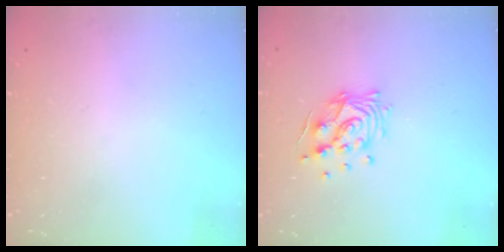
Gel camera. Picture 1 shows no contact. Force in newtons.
{"total": 12.0, "press": 11.9, "slide": 1.2}